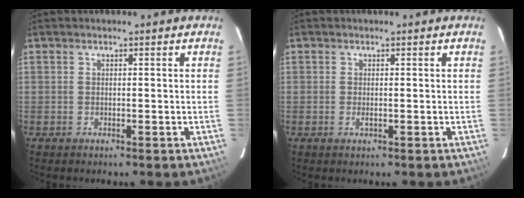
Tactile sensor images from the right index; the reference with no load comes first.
{"total": 0.8, "force": [-0.1, 0.3, 0.7], "torque": [-0.016, -0.001, -0.002]}